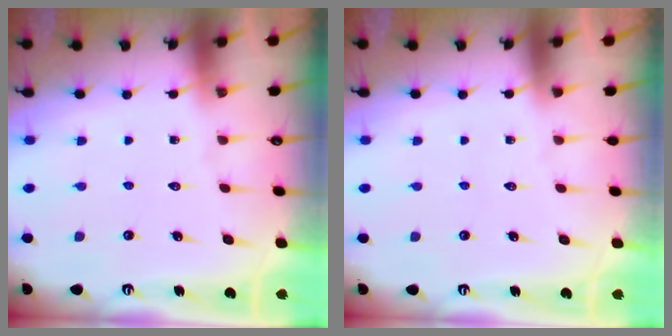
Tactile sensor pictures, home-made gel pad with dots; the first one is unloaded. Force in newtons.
{"total": 0.0}